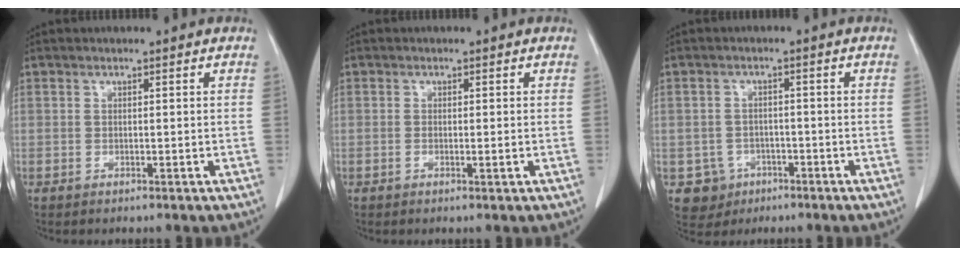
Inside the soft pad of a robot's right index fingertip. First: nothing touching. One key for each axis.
{"total": 1.1, "fx": -0.2, "fy": 0.1, "fz": 1.0, "tx": -0.015, "ty": 0.000, "tz": 0.000}
{"total": 4.7, "fx": -2.0, "fy": 4.2, "fz": 0.3, "tx": -0.001, "ty": 0.011, "tz": -0.026}